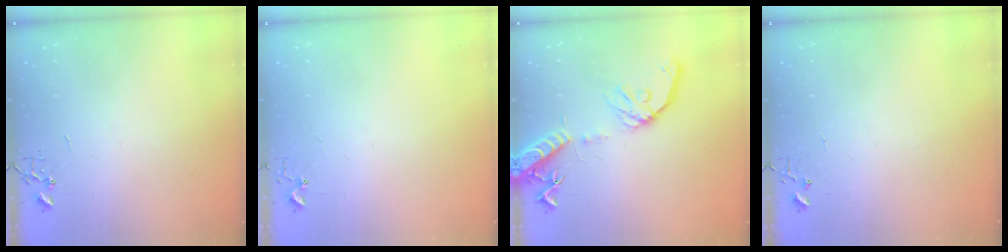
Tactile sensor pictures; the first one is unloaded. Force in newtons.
{"total": 2.7, "press": 2.7, "slide": 0.2}
{"total": 16.3, "press": 16.0, "slide": 3.2}
{"total": 3.9, "press": 3.9, "slide": 0.4}